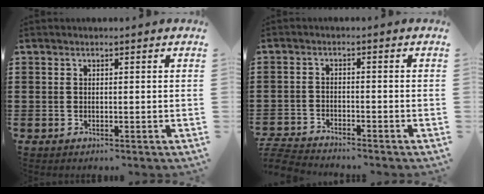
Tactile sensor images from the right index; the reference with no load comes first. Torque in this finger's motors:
{"motor_torque": [-1.10, 1.04, -1.05, -0.21]}